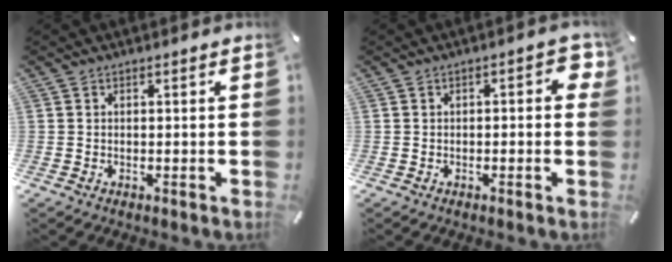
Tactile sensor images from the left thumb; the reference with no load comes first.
{"total": 3.8, "force": [-0.4, 1.8, 3.3], "torque": [-0.052, 0.009, -0.010]}